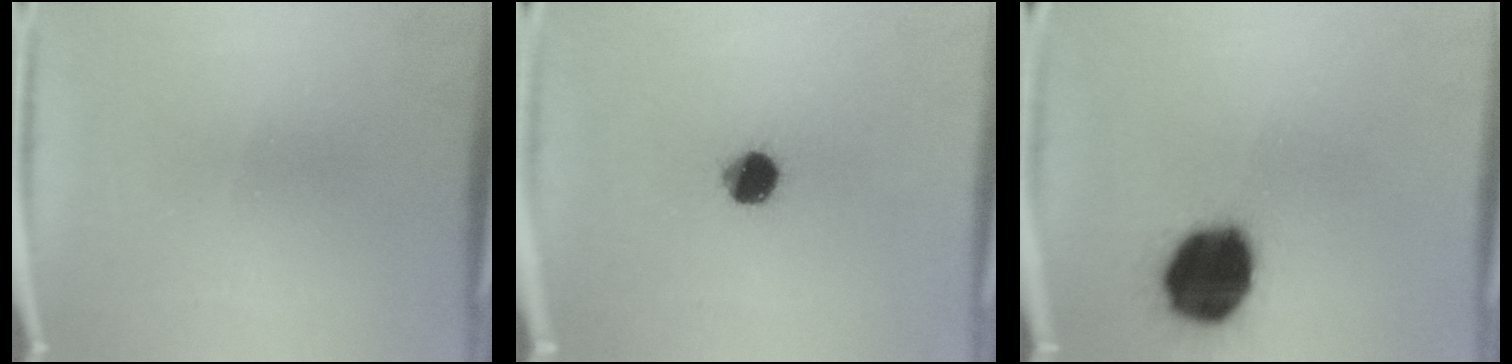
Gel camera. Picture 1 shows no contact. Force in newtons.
{"total": 6.6}
{"total": 19.6}